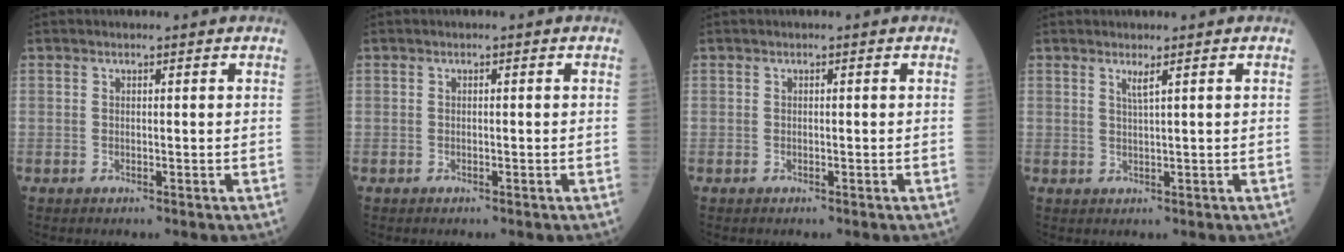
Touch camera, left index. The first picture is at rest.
{"total": 0.0}
{"total": 0.0}
{"total": 1.3, "force": [0.7, -0.5, 1.0], "torque": [-0.022, -0.012, 0.014]}